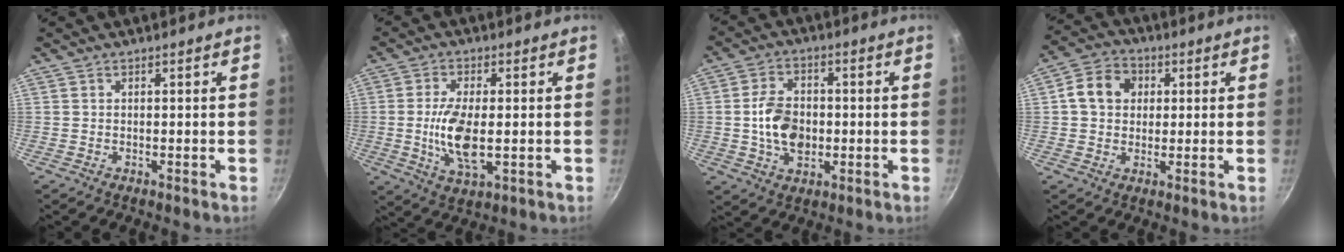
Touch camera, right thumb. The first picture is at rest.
{"total": 10.0, "force": [-0.7, 4.3, 8.9], "torque": [-0.175, -0.011, -0.007]}
{"total": 9.8, "force": [-0.6, 6.6, 7.3], "torque": [-0.112, 0.006, -0.009]}
{"total": 8.8, "force": [1.5, 7.2, 4.9], "torque": [-0.069, 0.012, 0.017]}